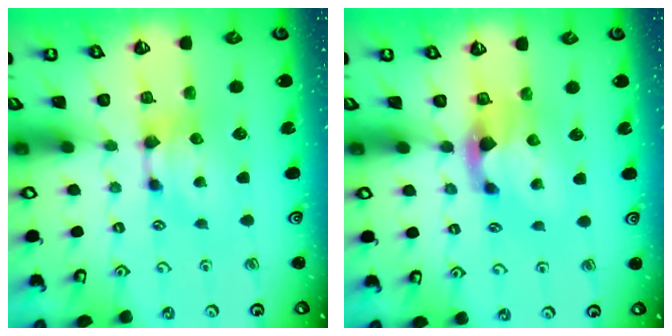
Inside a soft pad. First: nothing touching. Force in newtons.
{"total": 2.2, "press": 1.9, "slide": 1.2}